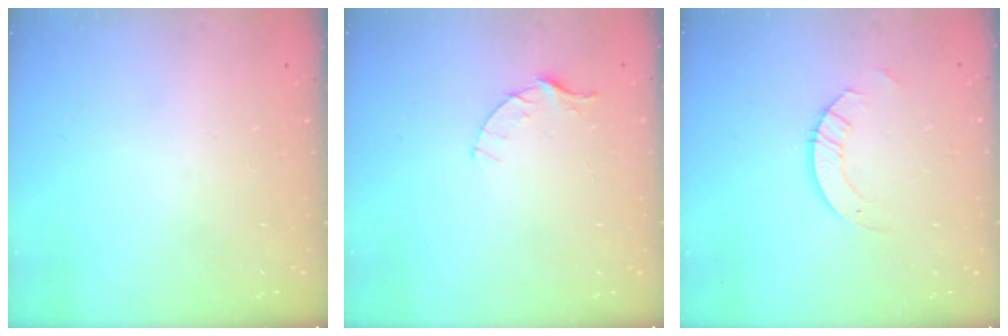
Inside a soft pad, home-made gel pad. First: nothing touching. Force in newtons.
{"total": 3.4, "press": 3.4, "slide": 0.4}
{"total": 3.5, "press": 3.5, "slide": 0.3}